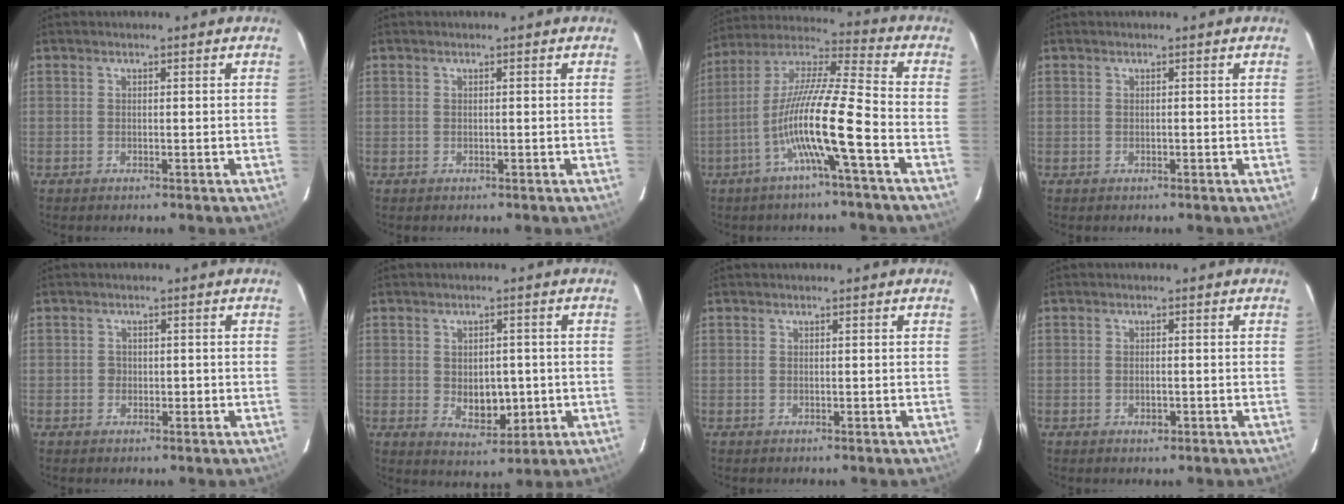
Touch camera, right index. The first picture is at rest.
{"total": 0.0}
{"total": 13.9, "force": [-5.1, -0.6, 13.0], "torque": [-0.251, 0.009, -0.102]}
{"total": 0.0}
{"total": 1.4, "force": [-0.2, 1.2, 0.6], "torque": [-0.006, 0.004, -0.003]}
{"total": 6.1, "force": [-0.6, 3.7, 4.8], "torque": [-0.068, -0.005, 0.004]}
{"total": 0.0}
{"total": 1.4, "force": [-0.5, 0.6, 1.1], "torque": [-0.022, -0.001, -0.005]}